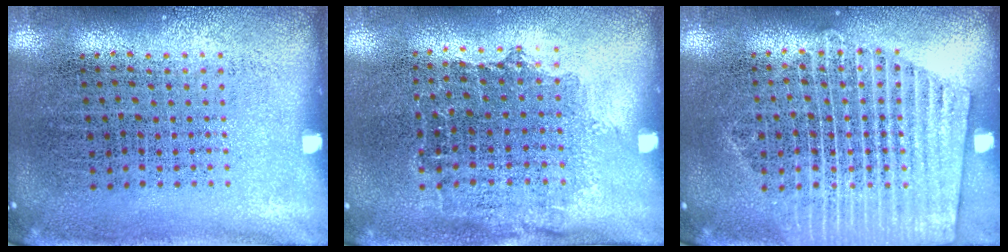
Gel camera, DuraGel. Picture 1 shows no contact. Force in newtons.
{"total": 0.9, "press": 0.7, "slide": 0.6}
{"total": 1.6, "press": 1.6, "slide": 0.2}